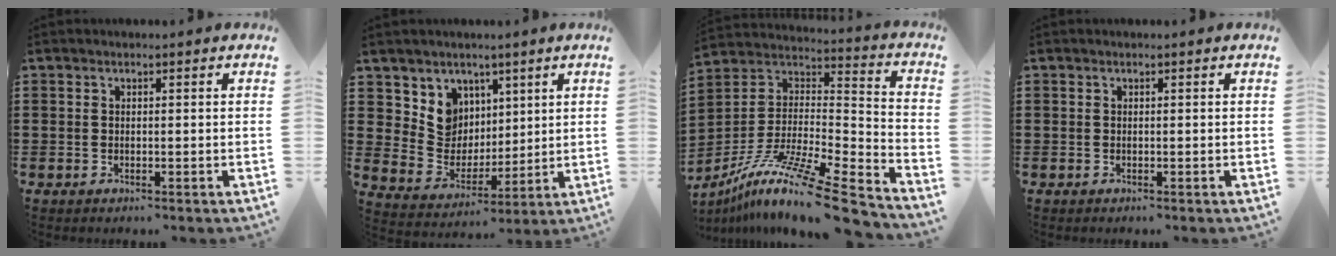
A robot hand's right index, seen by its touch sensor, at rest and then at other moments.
{"total": 7.7, "force": [3.6, 6.7, 1.5], "torque": [-0.064, -0.020, 0.071]}
{"total": 13.5, "force": [-10.2, 0.6, 8.8], "torque": [-0.159, 0.007, -0.193]}
{"total": 0.0}